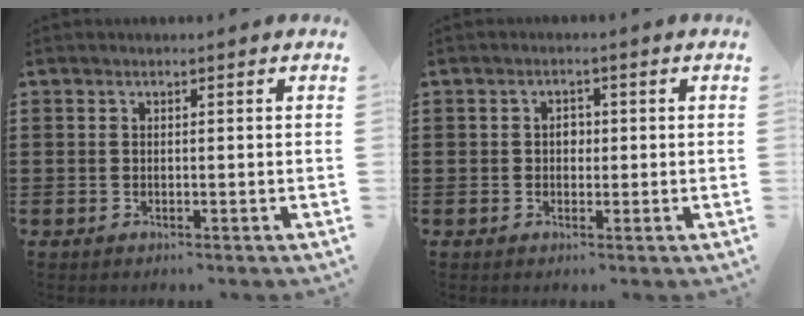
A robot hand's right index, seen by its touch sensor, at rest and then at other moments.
{"total": 1.9, "force": [0.0, 1.3, 1.4], "torque": [-0.027, 0.006, -0.002]}